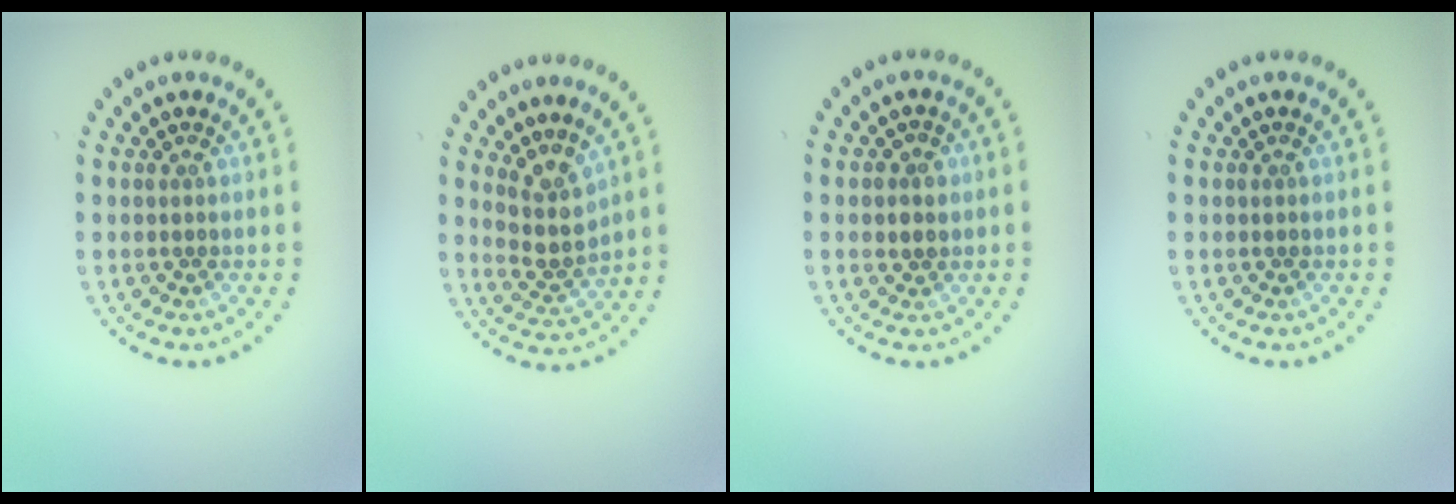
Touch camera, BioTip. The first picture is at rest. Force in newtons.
{"total": 3.0, "press": 2.3, "slide": 1.9}
{"total": 1.2, "press": 1.1, "slide": 0.5}
{"total": 0.0}